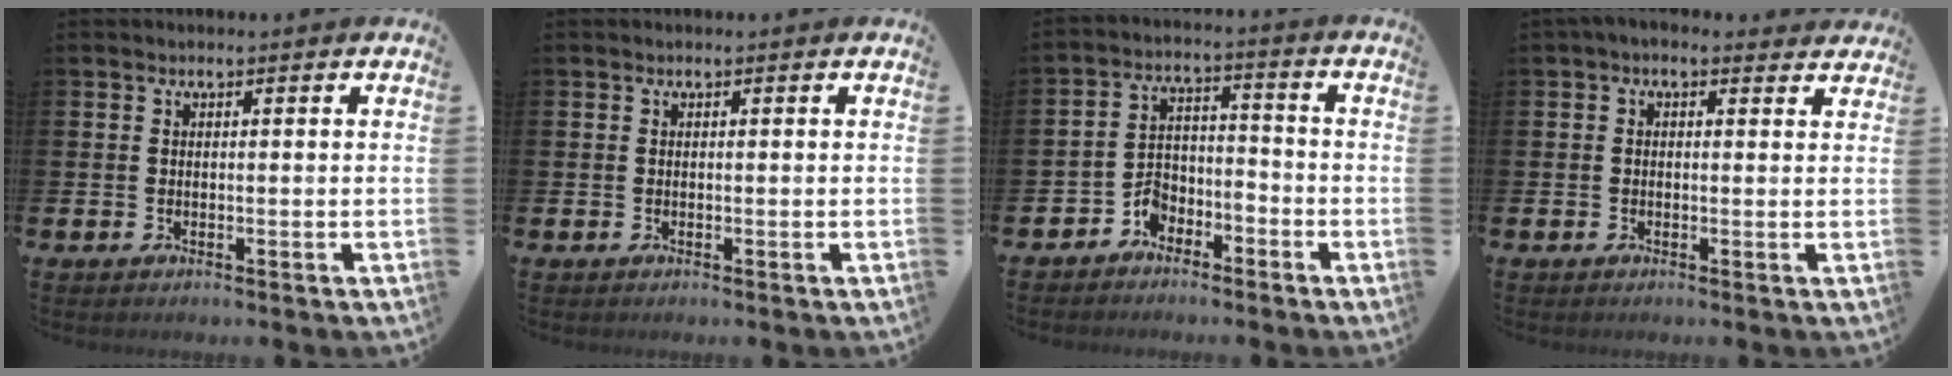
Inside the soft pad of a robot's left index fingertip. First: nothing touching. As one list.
[{"total": 0.0}, {"total": 4.0, "force": [-3.3, 2.0, 1.0], "torque": [-0.025, 0.003, -0.069]}, {"total": 0.9, "force": [0.5, 0.5, 0.6], "torque": [-0.008, 0.002, 0.007]}]